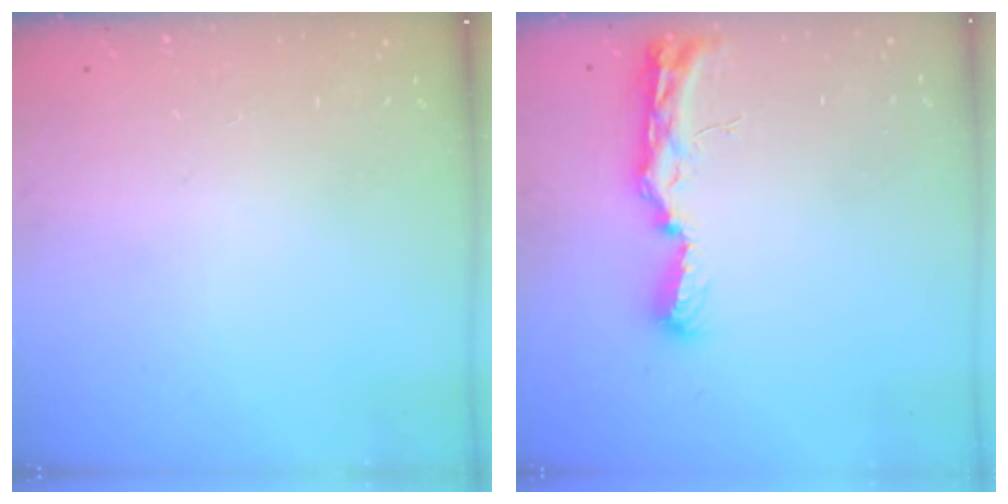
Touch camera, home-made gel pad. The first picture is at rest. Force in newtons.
{"total": 8.8, "press": 8.7, "slide": 0.9}